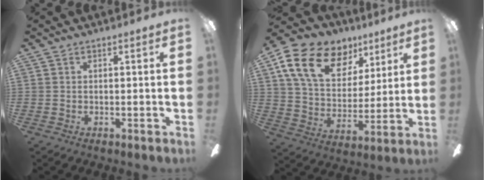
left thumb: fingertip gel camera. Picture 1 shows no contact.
{"total": 19.6, "force": [10.6, 12.4, 11.0], "torque": [-0.195, -0.037, 0.197]}